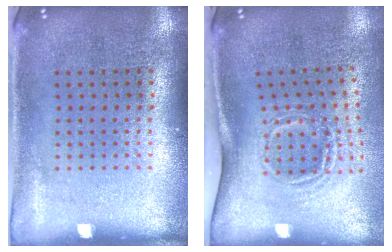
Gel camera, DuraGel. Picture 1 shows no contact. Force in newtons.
{"total": 1.8, "press": 1.2, "slide": 1.4}